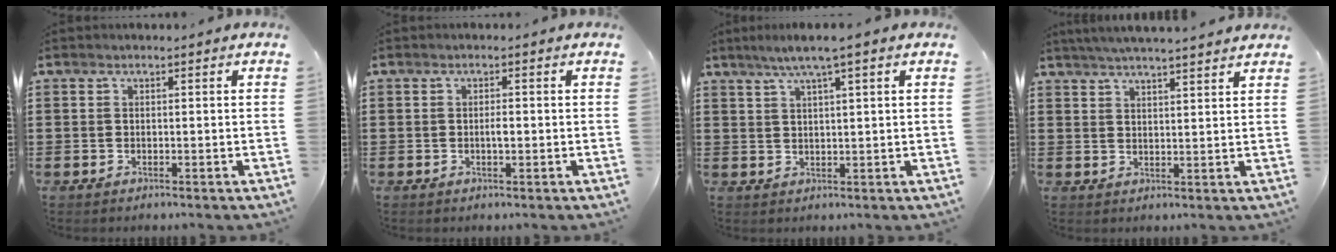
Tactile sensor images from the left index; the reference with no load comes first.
{"total": 1.5, "force": [-0.2, 0.5, 1.5], "torque": [-0.030, 0.001, -0.004]}
{"total": 4.0, "force": [2.3, -0.1, 3.3], "torque": [-0.067, 0.004, 0.039]}
{"total": 3.6, "force": [3.4, -0.7, 0.9], "torque": [-0.028, -0.013, 0.061]}